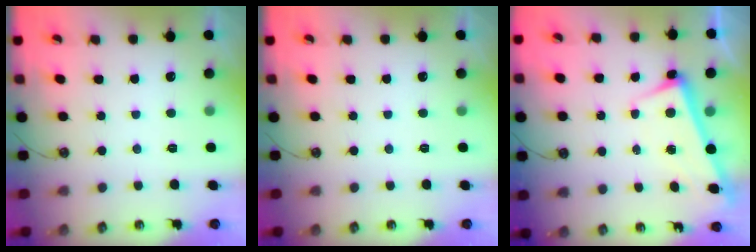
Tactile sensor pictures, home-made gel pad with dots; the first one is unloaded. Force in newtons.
{"total": 0.0}
{"total": 2.7, "press": 2.7, "slide": 0.7}